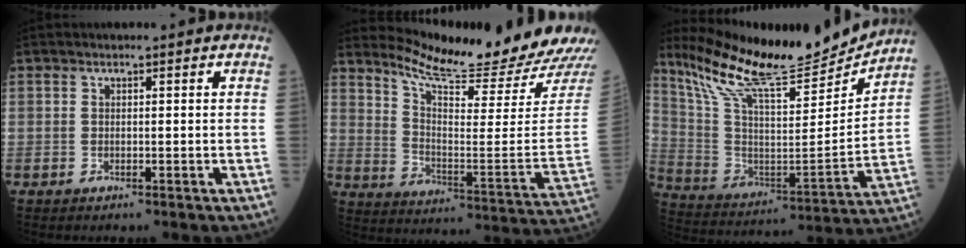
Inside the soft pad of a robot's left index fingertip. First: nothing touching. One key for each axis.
{"total": 17.5, "fx": 16.7, "fy": -1.8, "fz": 5.1, "tx": -0.098, "ty": -0.104, "tz": 0.240}
{"total": 21.0, "fx": 19.2, "fy": 1.9, "fz": 8.4, "tx": -0.166, "ty": -0.041, "tz": 0.316}